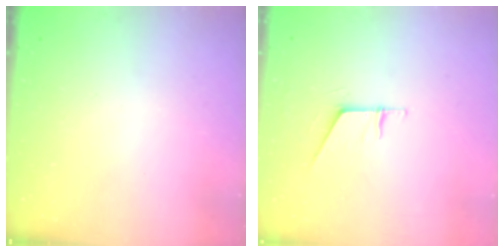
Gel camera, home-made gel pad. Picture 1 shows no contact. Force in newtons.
{"total": 5.8, "press": 5.8, "slide": 0.6}